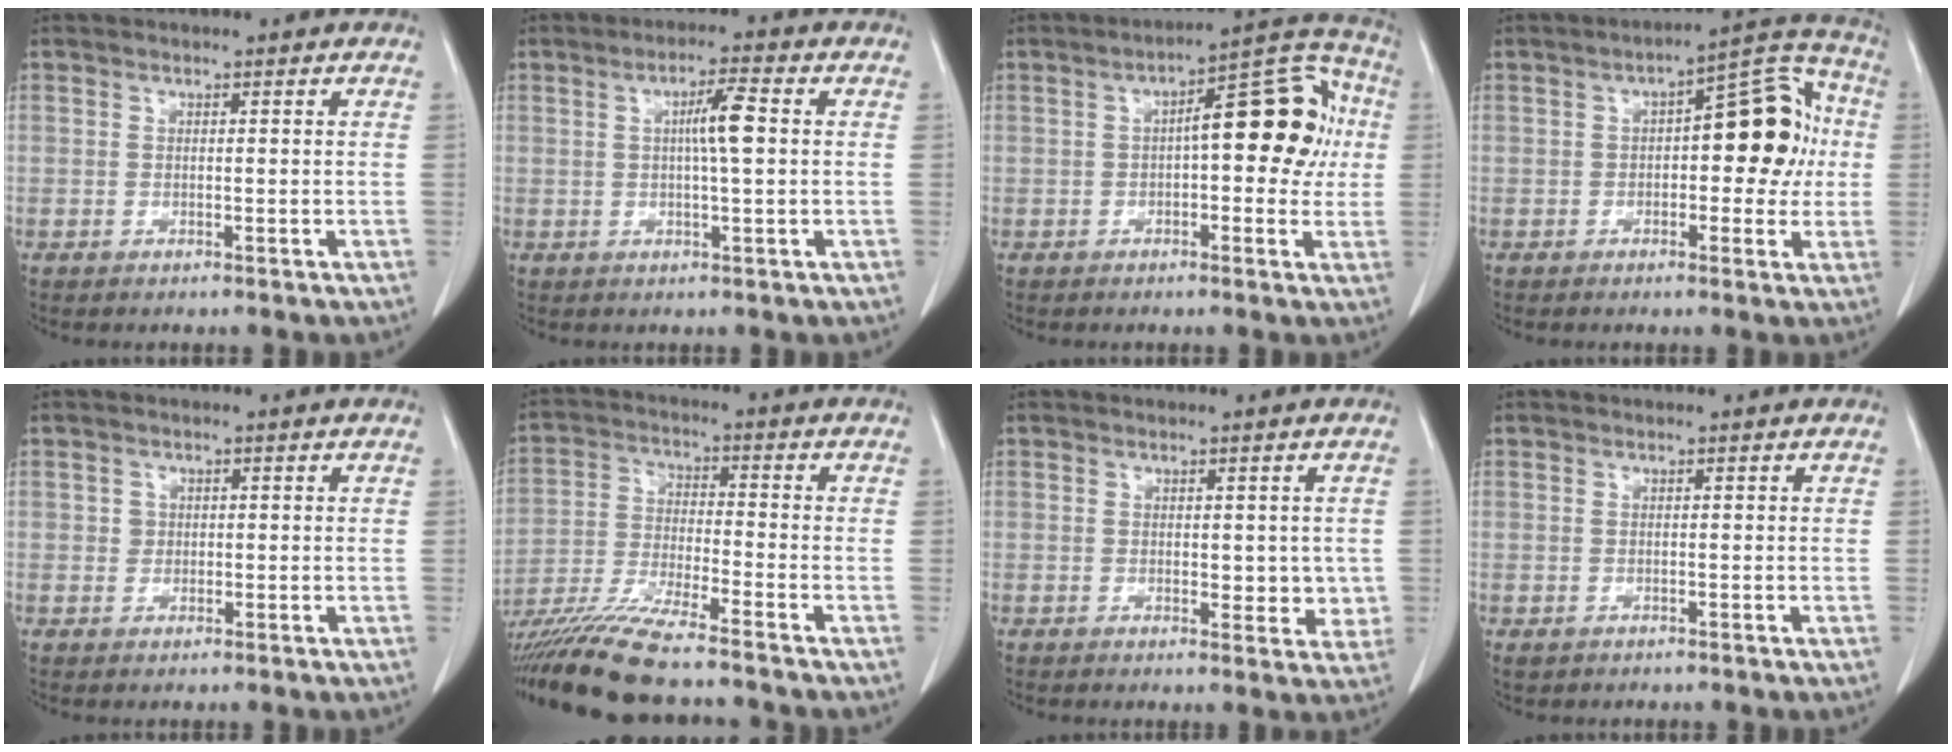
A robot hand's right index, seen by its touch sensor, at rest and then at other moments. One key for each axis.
{"total": 4.9, "fx": 0.6, "fy": 0.3, "fz": 4.8, "tx": -0.085, "ty": 0.005, "tz": 0.008}
{"total": 13.3, "fx": 1.5, "fy": 4.8, "fz": 12.4, "tx": -0.159, "ty": 0.049, "tz": 0.019}
{"total": 12.7, "fx": 1.0, "fy": 5.3, "fz": 11.5, "tx": -0.142, "ty": 0.045, "tz": 0.013}
{"total": 1.4, "fx": 0.3, "fy": 1.4, "fz": 0.3, "tx": 0.002, "ty": 0.004, "tz": 0.006}
{"total": 14.7, "fx": -12.5, "fy": 0.3, "fz": 7.8, "tx": -0.149, "ty": -0.034, "tz": -0.222}
{"total": 4.3, "fx": 0.1, "fy": 2.5, "fz": 3.5, "tx": -0.022, "ty": -0.005, "tz": 0.006}
{"total": 0.9, "fx": -0.4, "fy": 0.7, "fz": 0.3, "tx": -0.009, "ty": 0.002, "tz": -0.003}